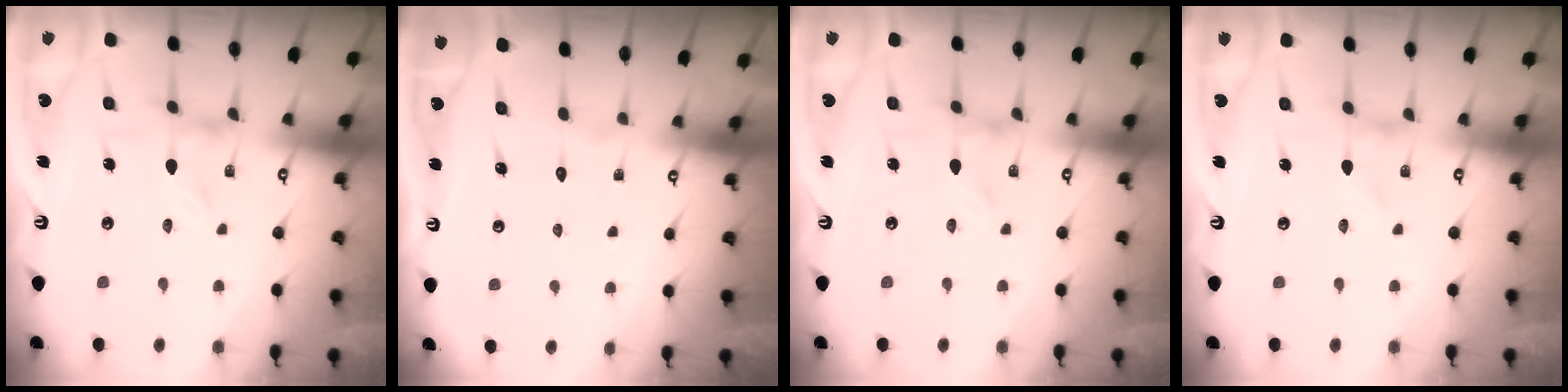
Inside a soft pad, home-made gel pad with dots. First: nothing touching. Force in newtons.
{"total": 1.7, "press": 1.7, "slide": 0.2}
{"total": 0.0}
{"total": 0.0}